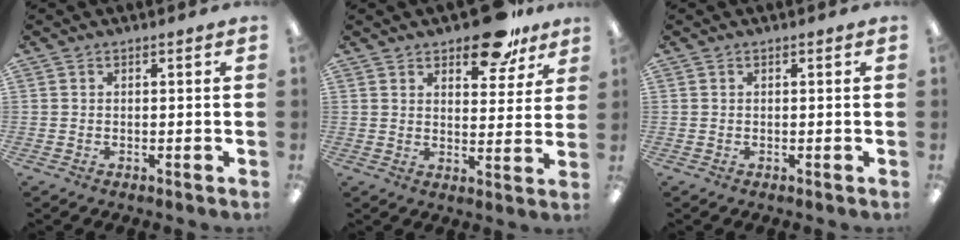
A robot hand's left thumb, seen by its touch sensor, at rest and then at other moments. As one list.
[{"total": 12.2, "force": [8.7, 5.4, 6.5], "torque": [-0.077, -0.046, 0.149]}, {"total": 0.0}]